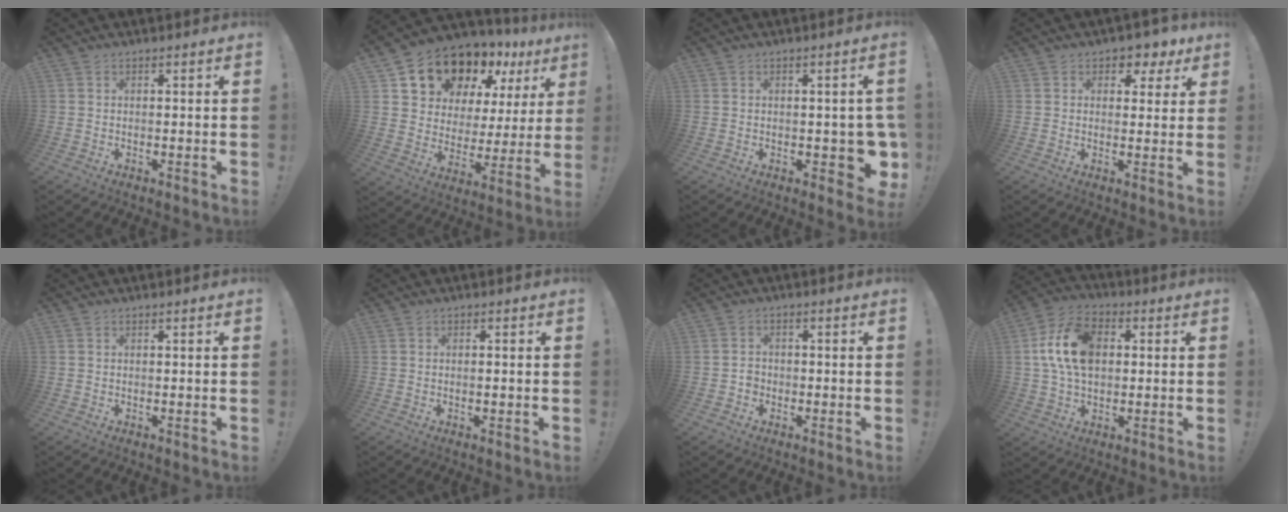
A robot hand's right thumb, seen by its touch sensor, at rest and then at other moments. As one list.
[{"total": 14.2, "force": [11.5, 7.0, 4.4], "torque": [-0.068, -0.099, 0.215]}, {"total": 6.1, "force": [-1.2, 3.6, 4.7], "torque": [-0.042, 0.004, -0.013]}, {"total": 4.9, "force": [2.8, 3.7, 1.6], "torque": [-0.003, -0.022, 0.047]}, {"total": 0.0}, {"total": 0.7, "force": [-0.2, 0.0, 0.7], "torque": [-0.009, -0.001, -0.004]}, {"total": 2.5, "force": [-1.1, 2.0, 0.9], "torque": [-0.006, 0.003, -0.022]}, {"total": 15.8, "force": [2.5, 10.6, 11.4], "torque": [-0.209, 0.010, 0.047]}]